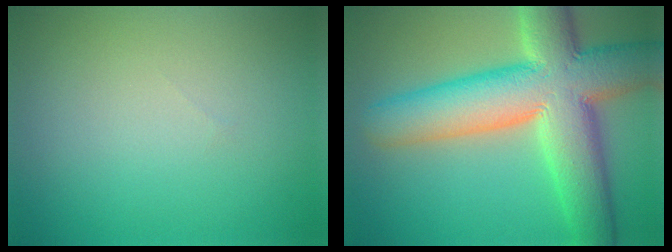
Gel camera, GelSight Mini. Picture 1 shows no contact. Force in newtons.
{"total": 13.1, "press": 13.1, "slide": 1.0}